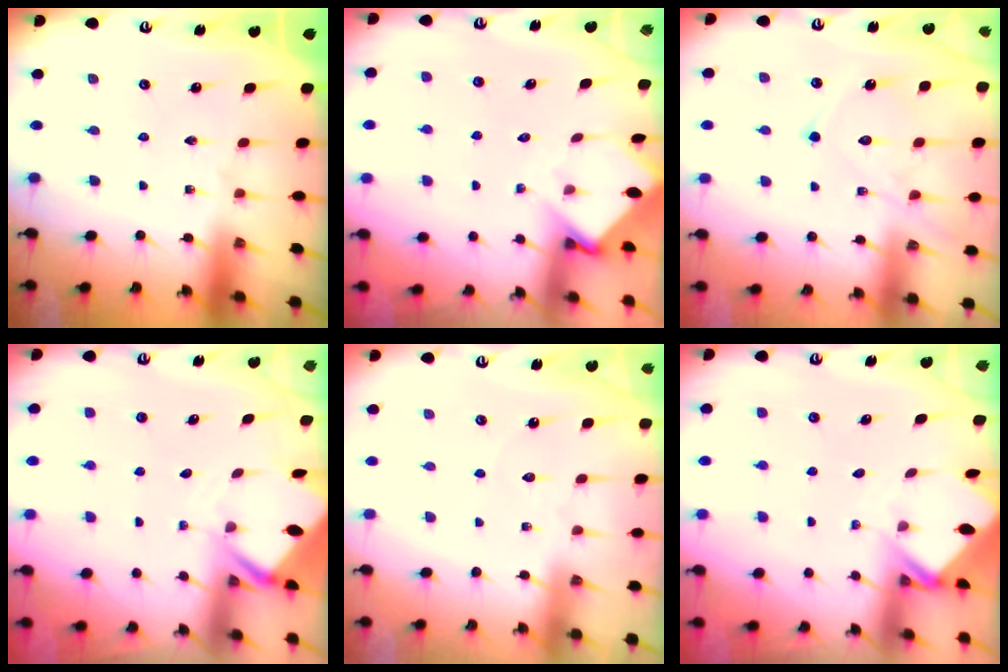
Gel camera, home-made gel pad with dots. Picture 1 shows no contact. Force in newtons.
{"total": 3.7, "press": 3.7, "slide": 0.2}
{"total": 14.7, "press": 14.6, "slide": 1.2}
{"total": 3.8, "press": 3.8, "slide": 0.2}
{"total": 2.0, "press": 2.0, "slide": 0.2}
{"total": 2.6, "press": 2.6, "slide": 0.1}